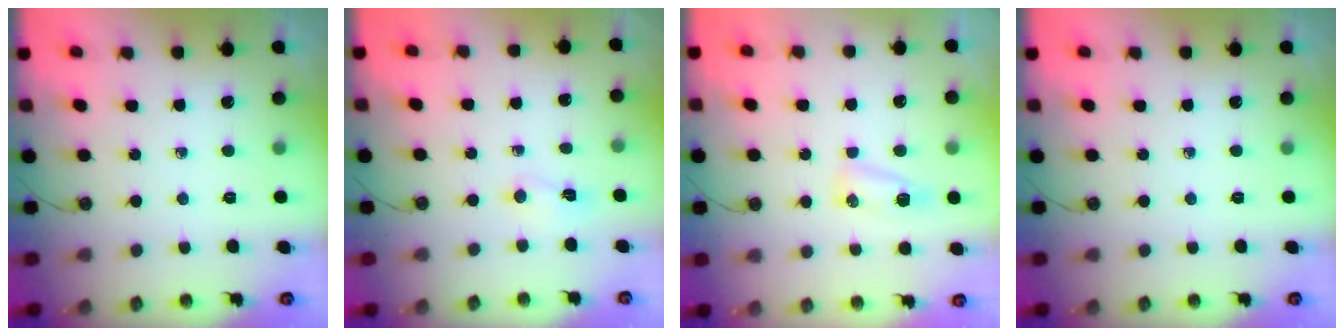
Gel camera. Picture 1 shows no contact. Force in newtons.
{"total": 2.7, "press": 2.7, "slide": 0.5}
{"total": 7.9, "press": 5.6, "slide": 5.6}
{"total": 0.0}